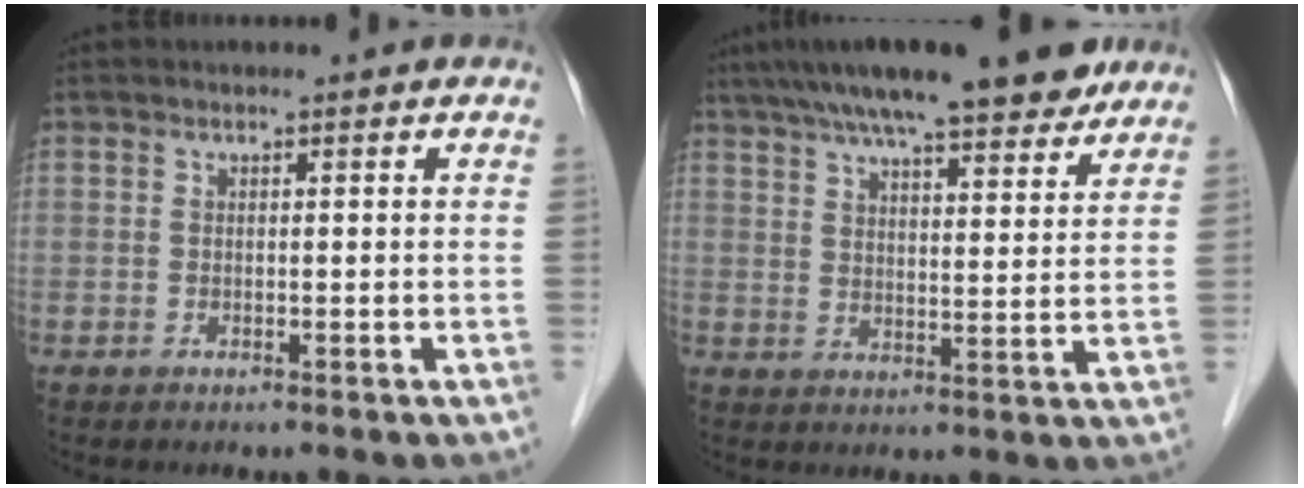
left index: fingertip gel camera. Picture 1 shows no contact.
{"total": 18.9, "force": [15.1, 3.4, 10.8], "torque": [-0.177, 0.036, 0.217]}